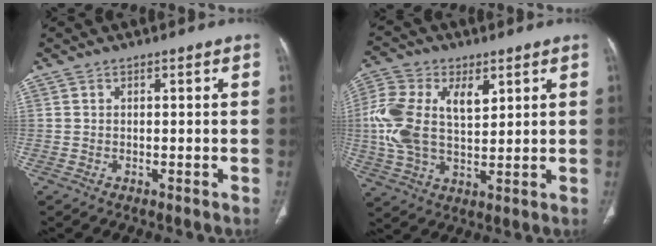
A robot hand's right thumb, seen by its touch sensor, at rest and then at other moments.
{"total": 14.3, "force": [3.5, 8.3, 11.1], "torque": [-0.230, 0.005, 0.064]}